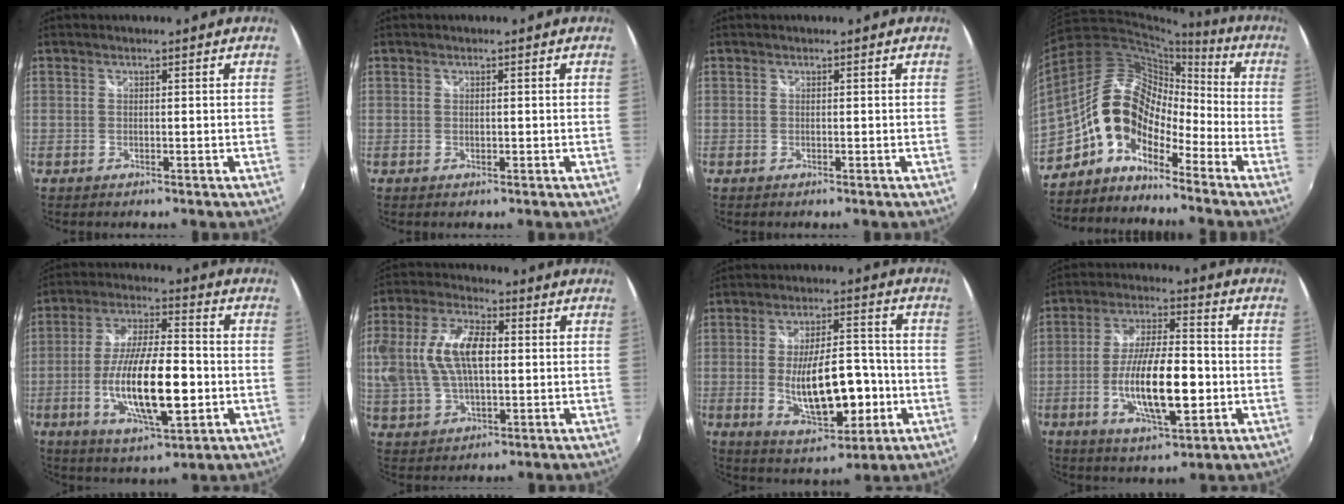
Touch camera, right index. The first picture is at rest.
{"total": 0.5, "force": [0.0, 0.4, 0.3], "torque": [-0.004, -0.002, 0.002]}
{"total": 0.0}
{"total": 12.6, "force": [-7.4, 7.0, 7.4], "torque": [-0.122, 0.024, -0.155]}
{"total": 17.4, "force": [-4.0, 5.1, 16.1], "torque": [-0.312, -0.014, -0.066]}
{"total": 15.3, "force": [1.4, 8.1, 12.9], "torque": [-0.266, 0.013, 0.029]}
{"total": 15.3, "force": [-3.2, 6.3, 13.5], "torque": [-0.237, -0.002, -0.028]}
{"total": 15.1, "force": [-3.5, 4.6, 13.9], "torque": [-0.262, -0.010, -0.055]}